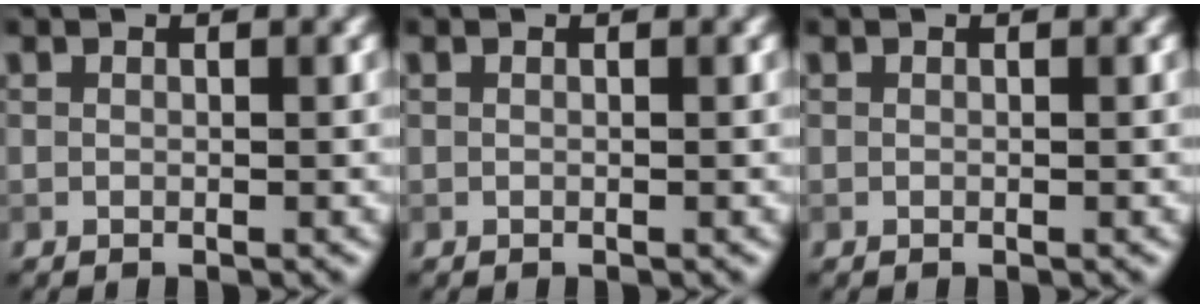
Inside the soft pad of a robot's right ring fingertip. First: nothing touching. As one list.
[{"total": 0.0}, {"total": 0.0}]